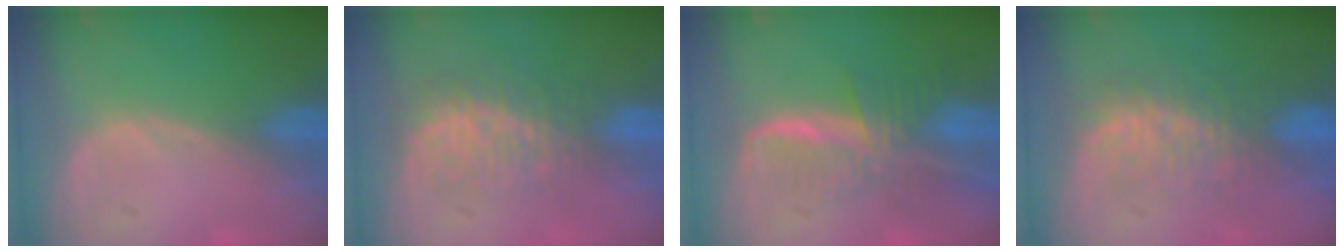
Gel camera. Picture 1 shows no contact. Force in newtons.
{"total": 8.0, "press": 7.2, "slide": 3.5}
{"total": 8.1, "press": 7.0, "slide": 4.2}
{"total": 7.8, "press": 7.6, "slide": 2.1}